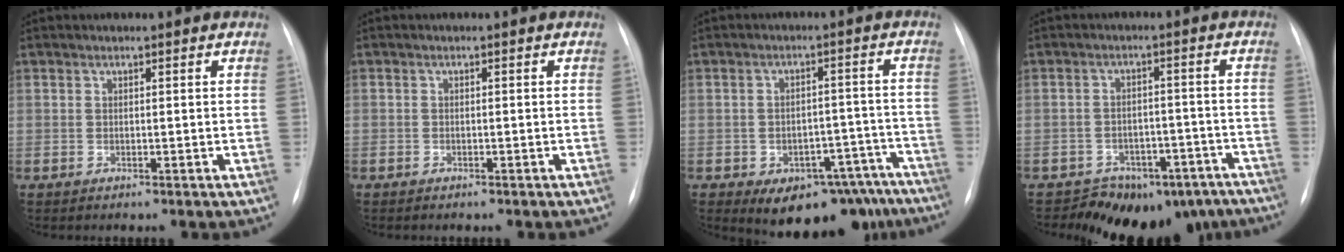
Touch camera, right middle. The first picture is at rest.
{"total": 0.6, "force": [-0.4, 0.5, 0.1], "torque": [-0.005, 0.003, -0.007]}
{"total": 13.3, "force": [-9.5, 7.4, 5.5], "torque": [-0.041, 0.038, -0.116]}
{"total": 11.6, "force": [-9.3, 6.4, 2.4], "torque": [-0.007, 0.034, -0.107]}